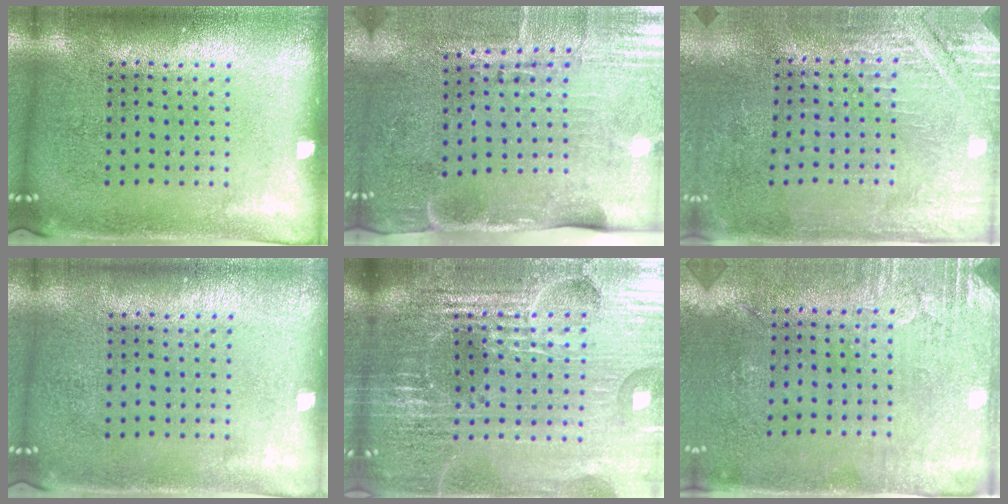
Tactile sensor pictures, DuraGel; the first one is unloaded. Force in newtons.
{"total": 4.5, "press": 3.7, "slide": 2.6}
{"total": 2.8, "press": 2.7, "slide": 0.8}
{"total": 0.0}
{"total": 6.8, "press": 5.9, "slide": 3.4}
{"total": 2.9, "press": 2.4, "slide": 1.6}